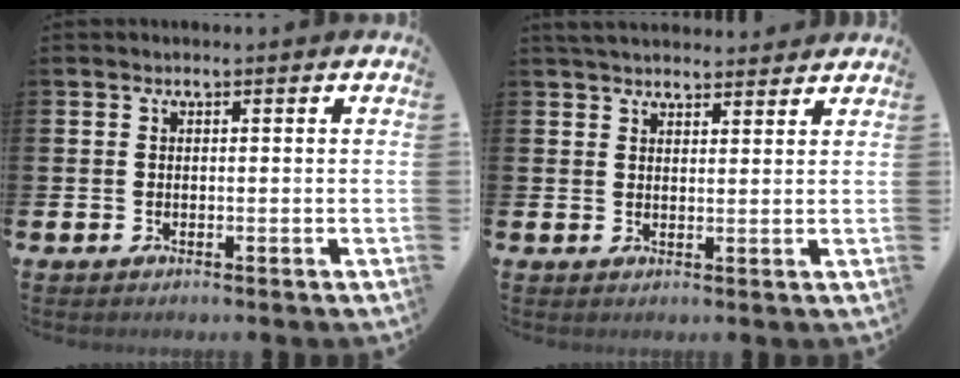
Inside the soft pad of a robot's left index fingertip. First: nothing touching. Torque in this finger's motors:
{"motor_torque": [0.98, -1.16, 0.10, 0.01]}